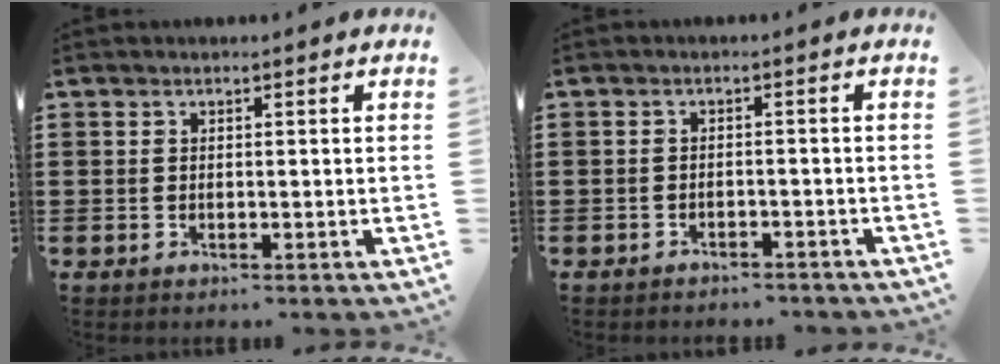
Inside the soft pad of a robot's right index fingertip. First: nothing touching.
{"total": 1.8, "force": [-1.8, 0.3, 0.0], "torque": [-0.007, -0.001, -0.040]}